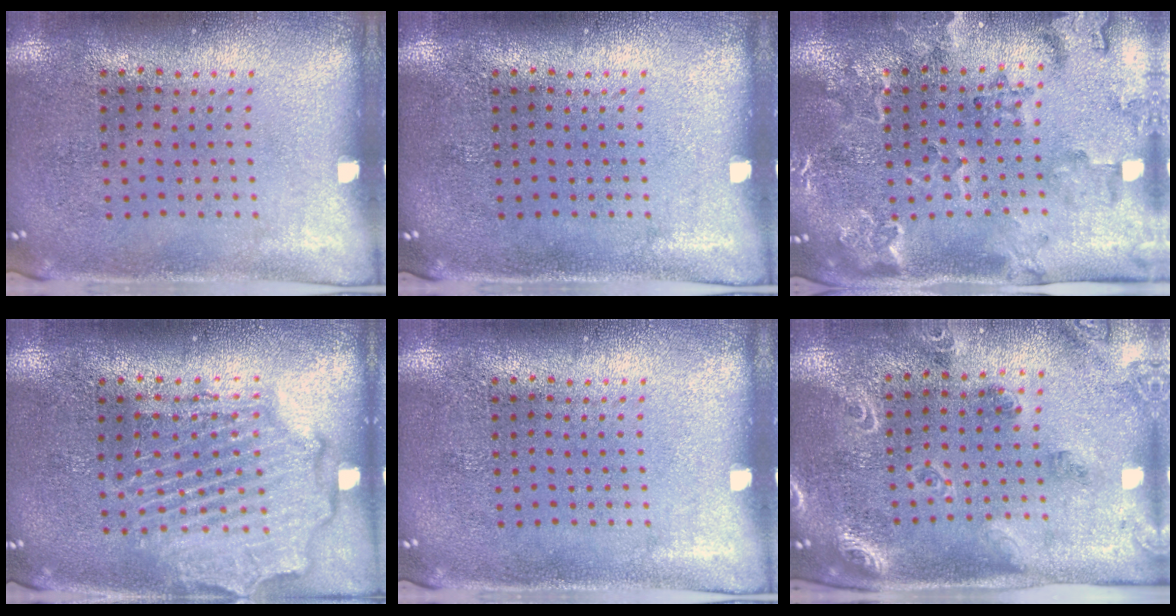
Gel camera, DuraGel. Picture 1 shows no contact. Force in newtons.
{"total": 0.0}
{"total": 2.4, "press": 2.2, "slide": 0.8}
{"total": 2.4, "press": 2.2, "slide": 0.9}
{"total": 0.0}
{"total": 1.8, "press": 1.8, "slide": 0.4}